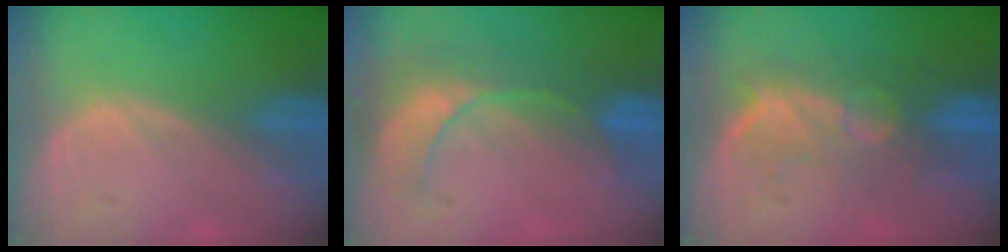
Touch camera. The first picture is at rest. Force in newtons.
{"total": 8.9, "press": 7.7, "slide": 4.5}
{"total": 9.6, "press": 8.5, "slide": 4.4}